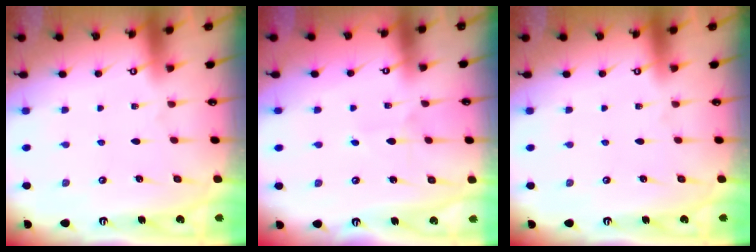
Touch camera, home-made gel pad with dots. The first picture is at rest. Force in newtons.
{"total": 3.5, "press": 3.5, "slide": 0.4}
{"total": 0.0}